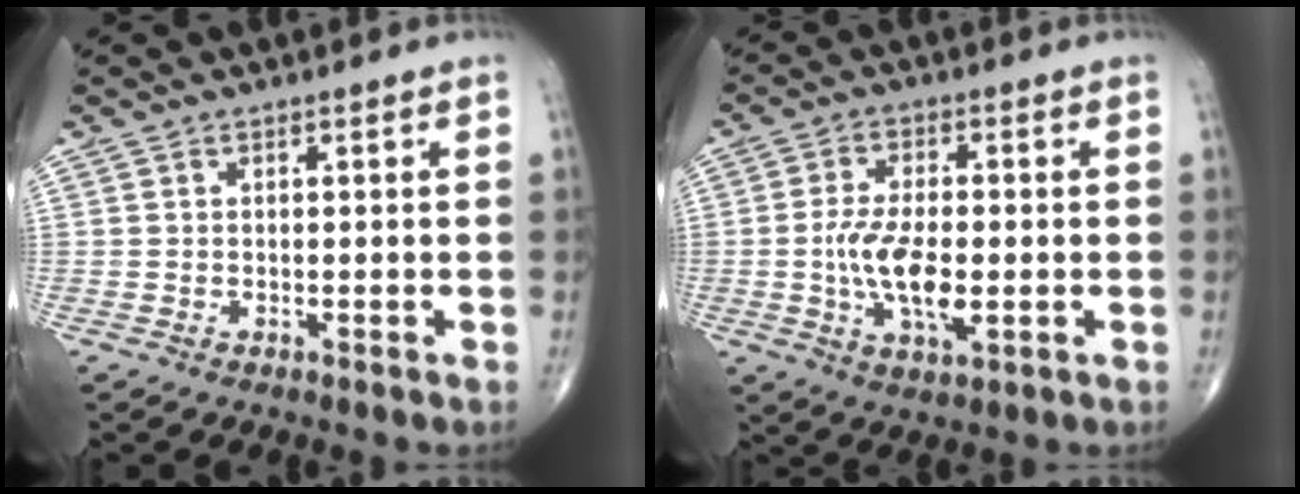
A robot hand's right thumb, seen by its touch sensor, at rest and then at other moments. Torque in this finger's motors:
{"motor_torque": [2.56, 2.45, 1.12, -0.15, 0.34]}